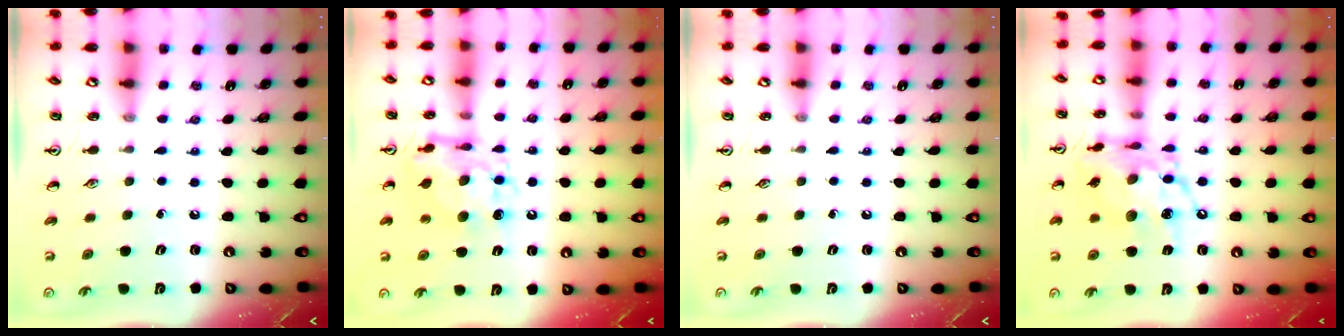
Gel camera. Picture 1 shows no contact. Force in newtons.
{"total": 10.2, "press": 10.2, "slide": 1.0}
{"total": 0.0}
{"total": 14.8, "press": 14.7, "slide": 1.3}